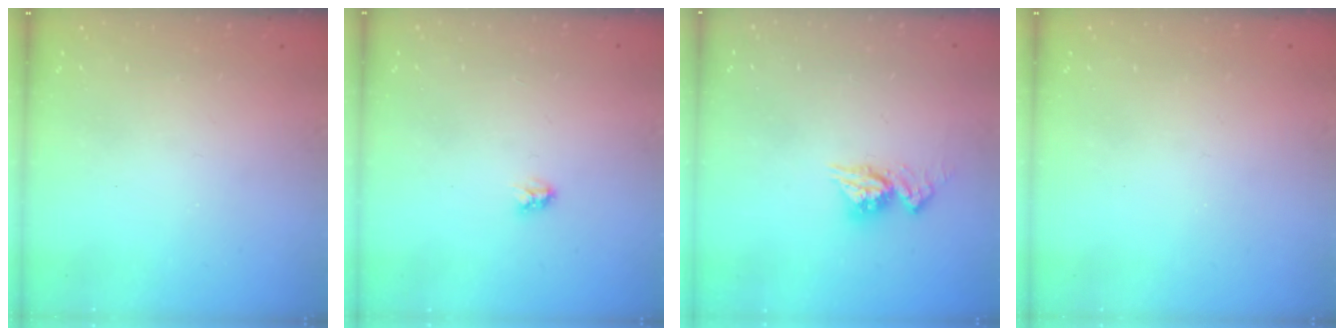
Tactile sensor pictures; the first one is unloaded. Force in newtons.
{"total": 2.9, "press": 2.9, "slide": 0.3}
{"total": 8.3, "press": 8.3, "slide": 0.8}
{"total": 0.0}